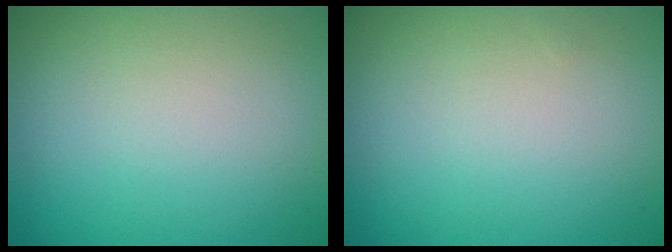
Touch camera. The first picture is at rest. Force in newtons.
{"total": 0.0}